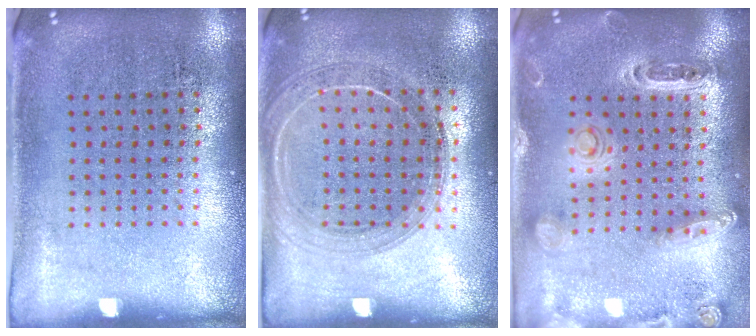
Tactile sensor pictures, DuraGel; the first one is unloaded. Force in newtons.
{"total": 1.6, "press": 1.6, "slide": 0.4}
{"total": 1.4, "press": 1.4, "slide": 0.4}